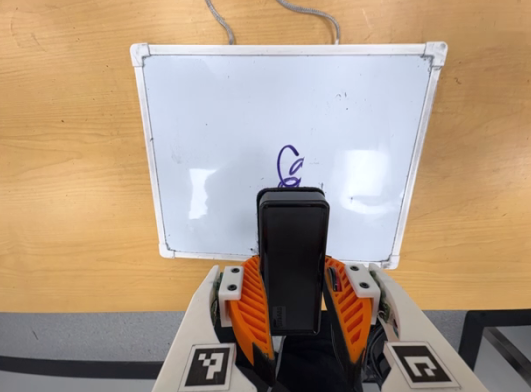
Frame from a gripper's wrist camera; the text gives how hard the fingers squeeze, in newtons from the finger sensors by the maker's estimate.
{"total": 9.4, "left": 7.7, "right": 11.1}